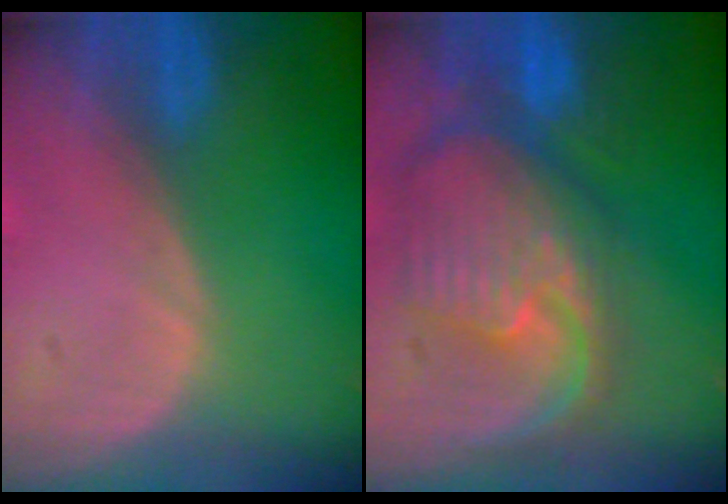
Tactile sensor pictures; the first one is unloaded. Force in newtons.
{"total": 11.6, "press": 10.1, "slide": 5.8}